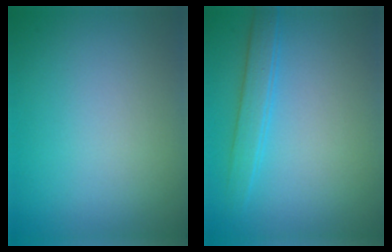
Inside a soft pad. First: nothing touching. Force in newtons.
{"total": 2.3, "press": 2.3, "slide": 0.1}